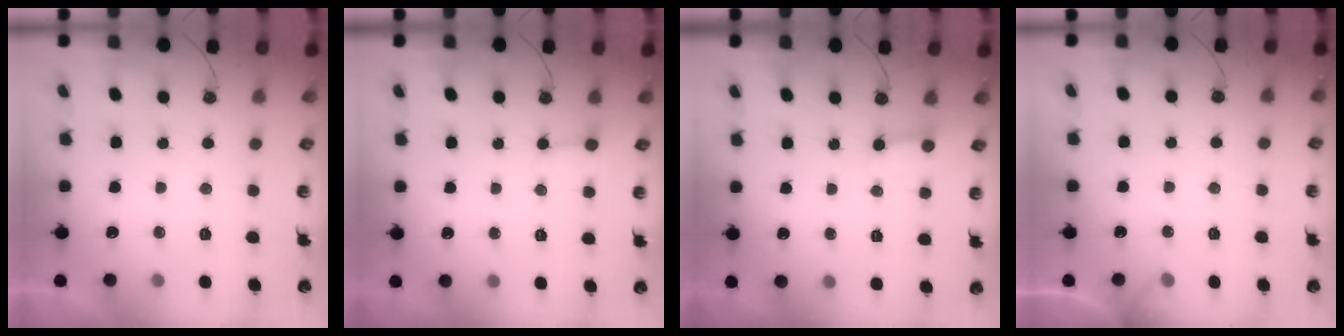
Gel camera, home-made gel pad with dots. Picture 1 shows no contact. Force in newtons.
{"total": 2.0, "press": 2.0, "slide": 0.1}
{"total": 2.3, "press": 2.3, "slide": 0.2}
{"total": 4.4, "press": 4.4, "slide": 0.5}